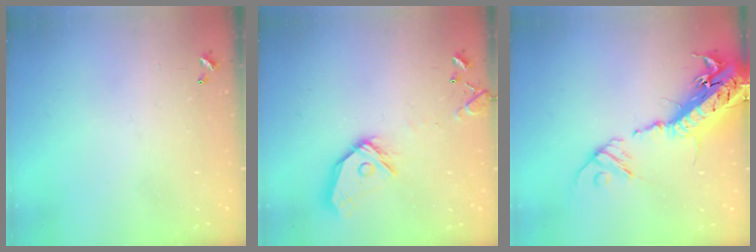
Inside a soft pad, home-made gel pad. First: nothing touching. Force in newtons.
{"total": 14.2, "press": 14.1, "slide": 2.1}
{"total": 23.7, "press": 23.1, "slide": 5.3}